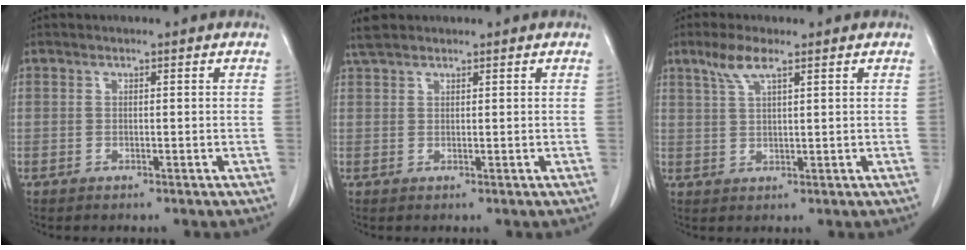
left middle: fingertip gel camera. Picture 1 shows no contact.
{"total": 2.7, "force": [2.4, 0.9, 1.0], "torque": [-0.023, 0.012, 0.045]}
{"total": 4.2, "force": [2.7, 0.6, 3.1], "torque": [-0.073, 0.007, 0.058]}